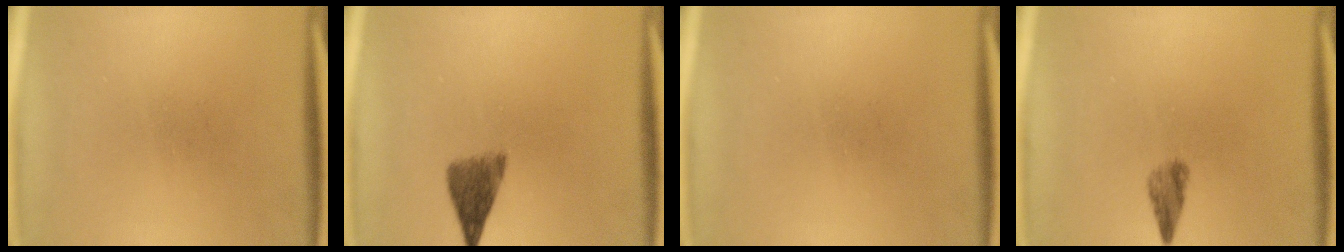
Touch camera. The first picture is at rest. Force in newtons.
{"total": 4.5}
{"total": 0.0}
{"total": 2.2}